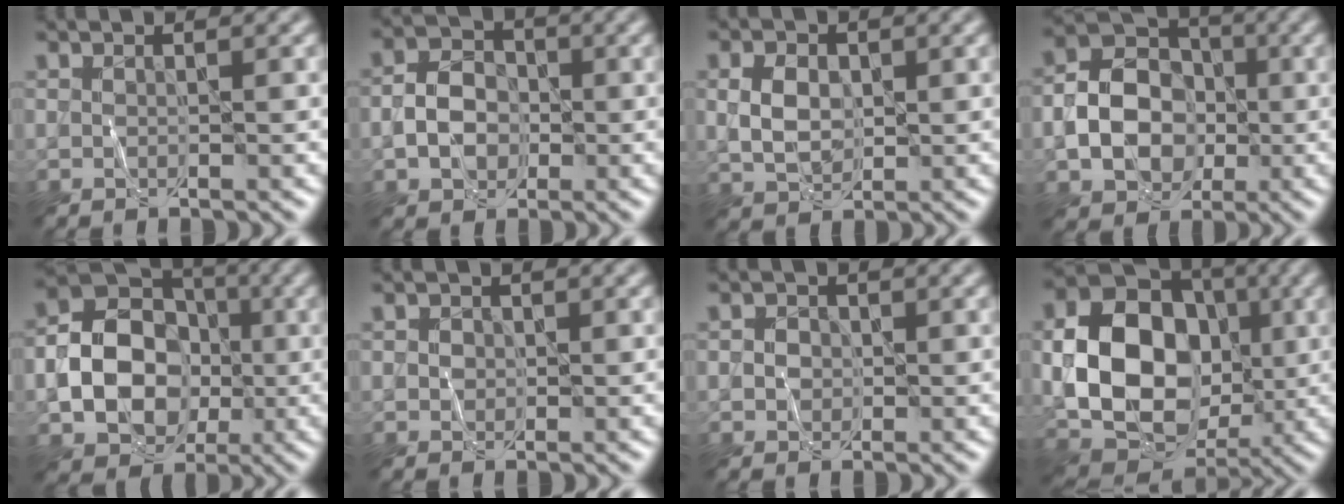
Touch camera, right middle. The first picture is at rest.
{"total": 4.0, "force": [-0.8, 3.1, 2.4], "torque": [-0.039, 0.005, -0.017]}
{"total": 3.3, "force": [0.4, 2.4, 2.2], "torque": [-0.048, 0.001, 0.008]}
{"total": 7.1, "force": [-1.3, 5.5, 4.2], "torque": [-0.078, 0.002, -0.028]}
{"total": 9.8, "force": [-1.7, 7.6, 6.0], "torque": [-0.098, -0.008, -0.040]}
{"total": 1.0, "force": [0.1, 1.0, 0.3], "torque": [-0.002, -0.001, 0.001]}
{"total": 1.8, "force": [0.1, 1.6, 0.8], "torque": [-0.007, 0.004, -0.005]}
{"total": 13.0, "force": [-0.6, 9.8, 8.6], "torque": [-0.153, -0.001, -0.011]}